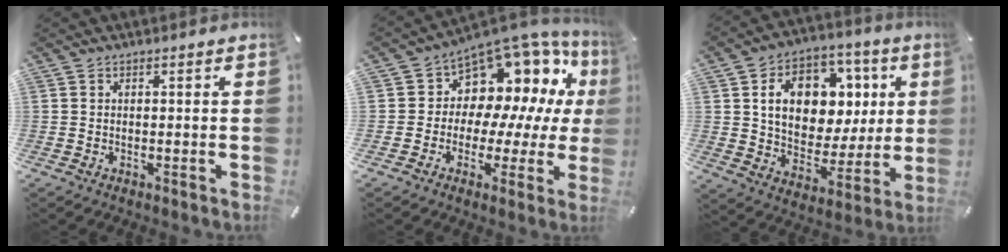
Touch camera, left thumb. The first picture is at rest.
{"total": 11.1, "force": [6.1, 8.2, 4.4], "torque": [-0.076, -0.071, 0.112]}
{"total": 15.8, "force": [4.9, 12.3, 8.7], "torque": [-0.129, -0.018, 0.095]}